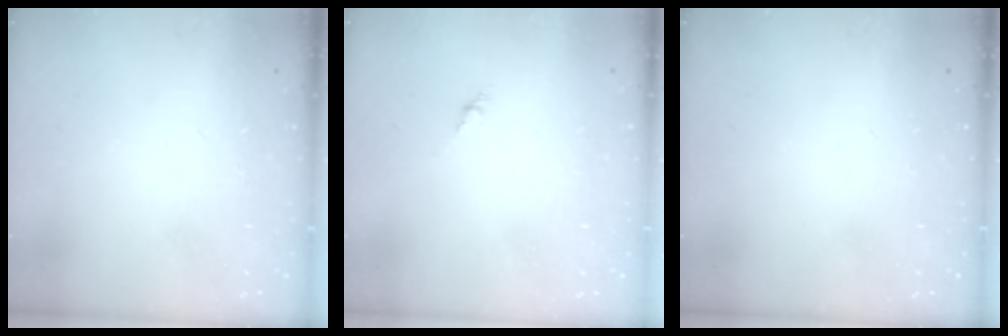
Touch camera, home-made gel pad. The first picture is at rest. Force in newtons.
{"total": 1.5, "press": 1.4, "slide": 0.6}
{"total": 0.0}